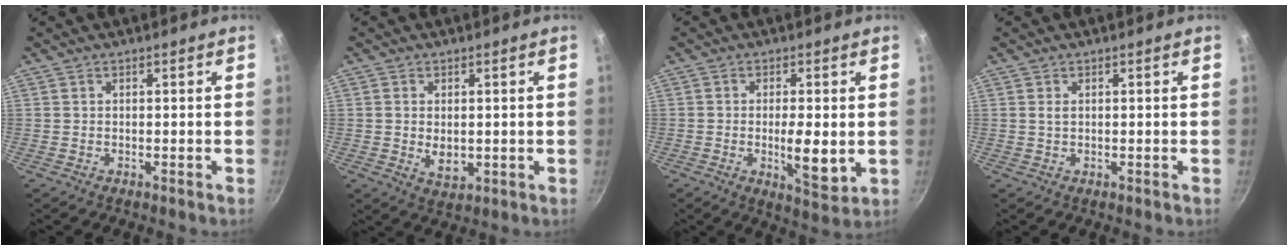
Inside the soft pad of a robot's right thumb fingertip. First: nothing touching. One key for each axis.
{"total": 4.5, "fx": 0.0, "fy": 2.9, "fz": 3.4, "tx": -0.056, "ty": -0.010, "tz": 0.007}
{"total": 7.5, "fx": -0.7, "fy": 2.6, "fz": 7.0, "tx": -0.111, "ty": -0.012, "tz": -0.005}
{"total": 0.9, "fx": 0.3, "fy": 0.4, "fz": 0.8, "tx": -0.015, "ty": -0.001, "tz": 0.005}